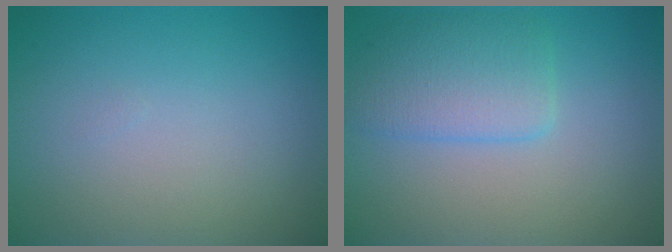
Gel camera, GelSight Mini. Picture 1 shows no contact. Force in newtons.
{"total": 3.5, "press": 3.5, "slide": 0.1}